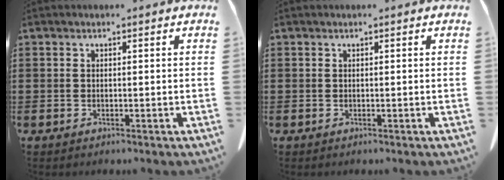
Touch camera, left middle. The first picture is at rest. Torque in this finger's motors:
{"motor_torque": [-0.05, 0.03, -0.01, -0.01]}